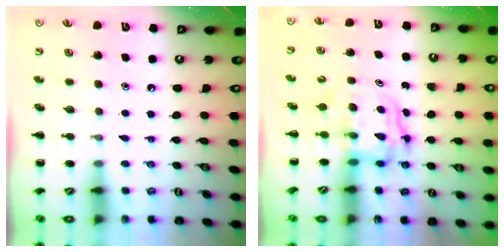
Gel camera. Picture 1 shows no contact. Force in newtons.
{"total": 3.6, "press": 3.6, "slide": 0.3}